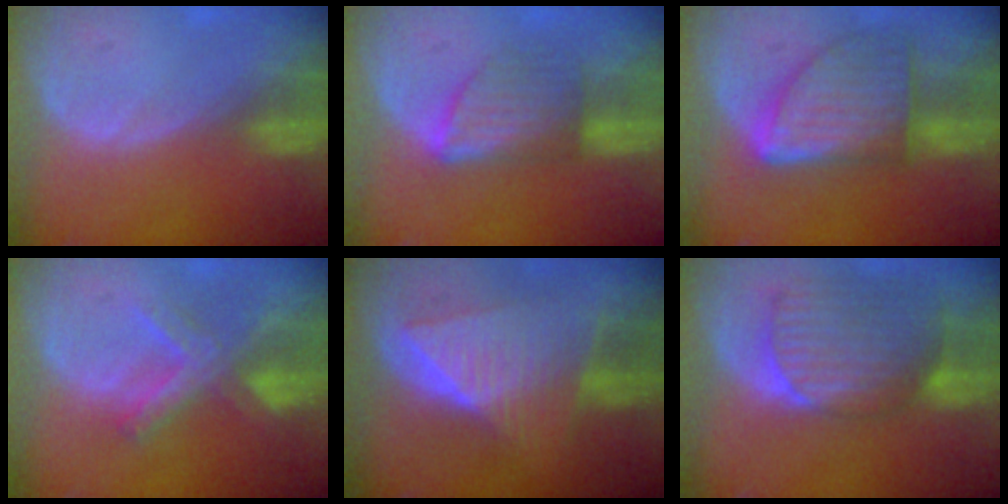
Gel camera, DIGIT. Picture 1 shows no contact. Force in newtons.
{"total": 5.9, "press": 5.7, "slide": 1.5}
{"total": 9.2, "press": 9.1, "slide": 0.5}
{"total": 6.9, "press": 6.1, "slide": 3.2}
{"total": 9.2, "press": 9.2, "slide": 0.5}
{"total": 10.1, "press": 8.7, "slide": 5.2}